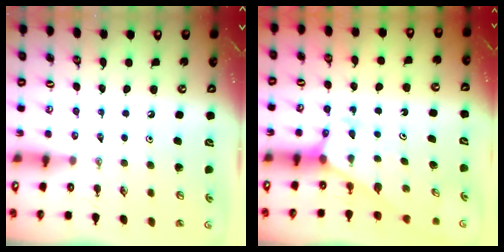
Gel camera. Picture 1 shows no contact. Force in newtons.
{"total": 3.0, "press": 3.0, "slide": 0.2}